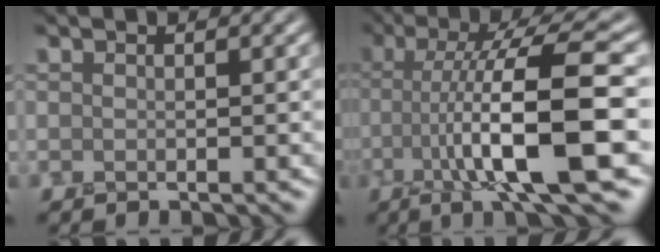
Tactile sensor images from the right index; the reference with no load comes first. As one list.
[{"total": 10.2, "force": [-1.6, 1.9, 9.9], "torque": [-0.152, 0.016, -0.028]}]